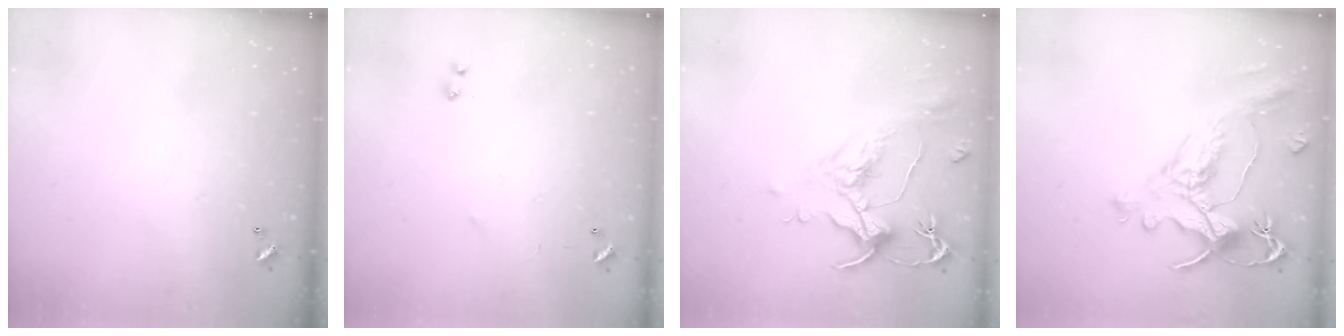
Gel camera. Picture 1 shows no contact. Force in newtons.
{"total": 7.4, "press": 7.3, "slide": 0.6}
{"total": 1.6, "press": 0.6, "slide": 1.4}
{"total": 1.8, "press": 1.2, "slide": 1.3}